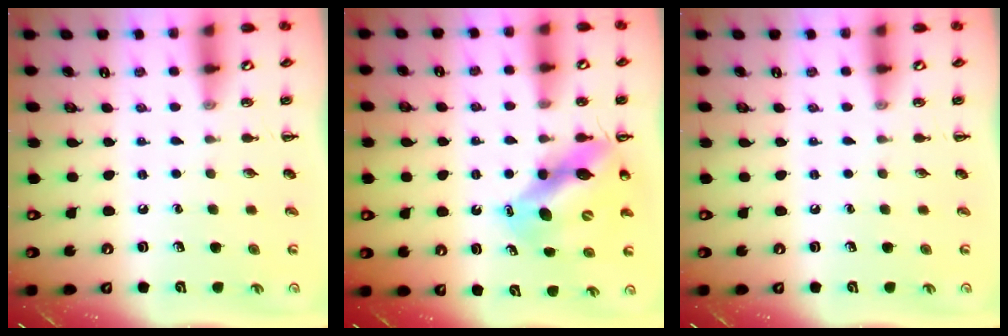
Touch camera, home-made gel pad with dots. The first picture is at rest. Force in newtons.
{"total": 11.7, "press": 11.2, "slide": 3.1}
{"total": 0.0}